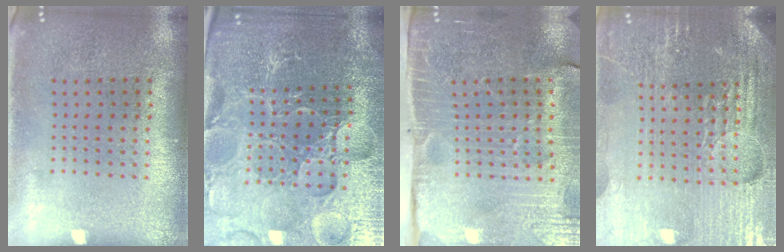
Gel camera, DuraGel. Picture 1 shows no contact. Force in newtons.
{"total": 4.7, "press": 4.5, "slide": 1.2}
{"total": 3.9, "press": 3.6, "slide": 1.4}
{"total": 5.3, "press": 4.8, "slide": 2.1}